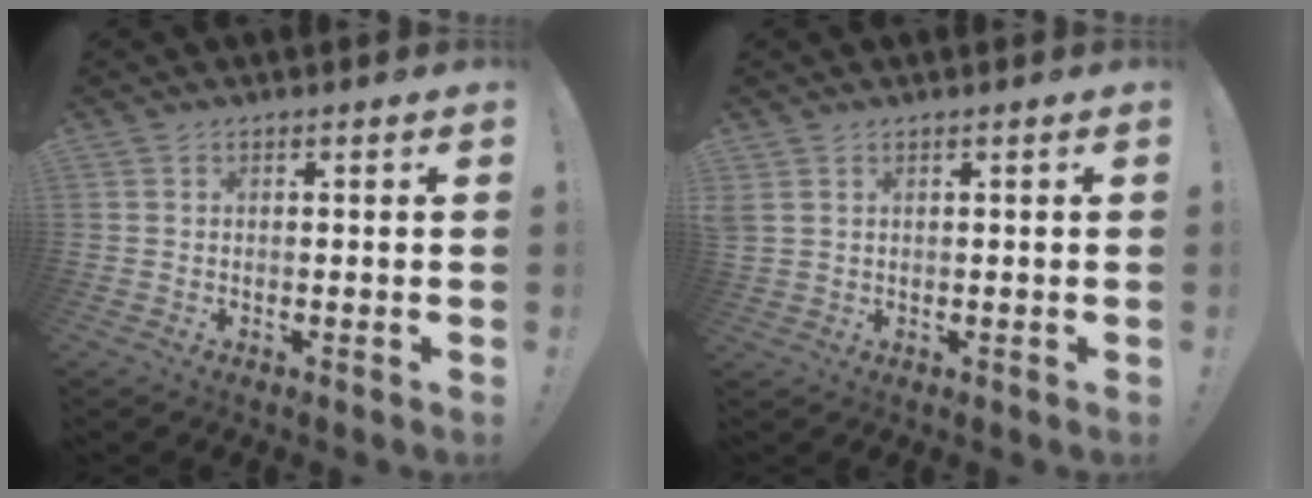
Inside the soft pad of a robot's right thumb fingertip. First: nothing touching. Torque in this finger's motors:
{"motor_torque": [0.18, 0.21, 0.88, 0.43, 0.07]}